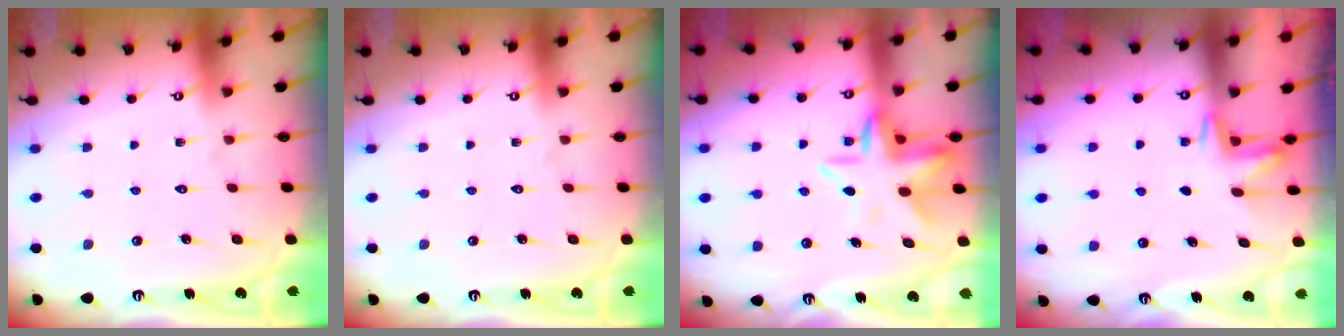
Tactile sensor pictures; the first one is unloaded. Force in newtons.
{"total": 0.0}
{"total": 9.9, "press": 9.6, "slide": 2.4}
{"total": 3.2, "press": 3.2, "slide": 0.5}